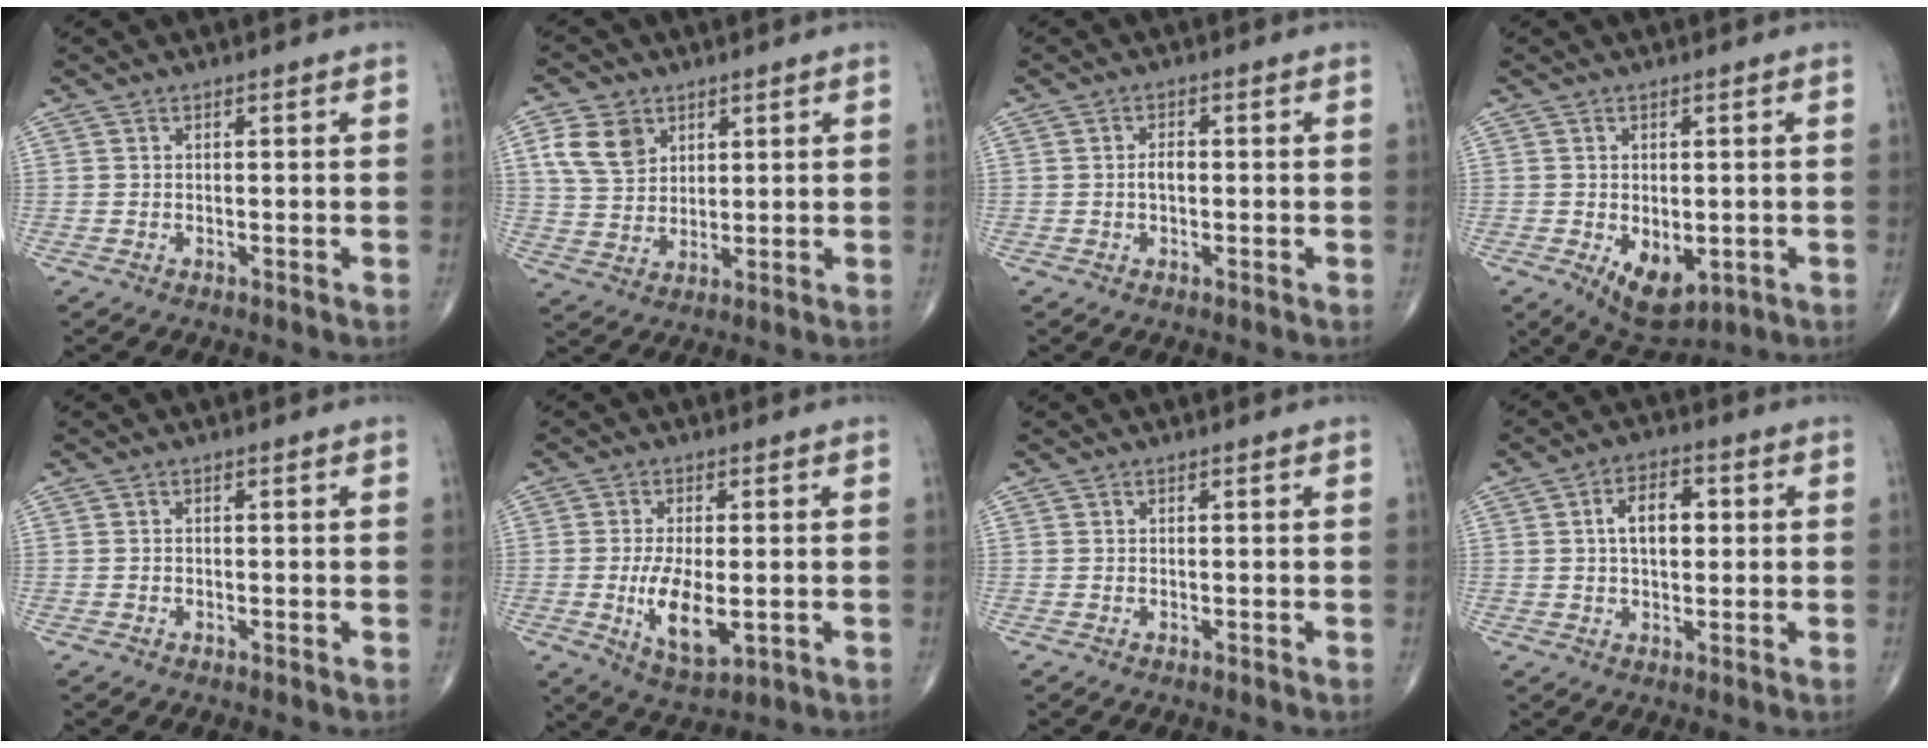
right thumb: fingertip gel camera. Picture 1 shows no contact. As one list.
[{"total": 8.4, "force": [3.6, 6.3, 4.3], "torque": [-0.063, -0.011, 0.075]}, {"total": 2.1, "force": [-0.2, 1.2, 1.7], "torque": [-0.030, 0.003, -0.006]}, {"total": 8.0, "force": [-2.1, 4.7, 6.1], "torque": [-0.081, -0.012, -0.018]}, {"total": 0.0}, {"total": 9.2, "force": [-1.6, 4.1, 8.2], "torque": [-0.144, -0.018, -0.019]}, {"total": 0.0}, {"total": 7.5, "force": [1.1, 4.4, 5.9], "torque": [-0.086, 0.013, 0.014]}]